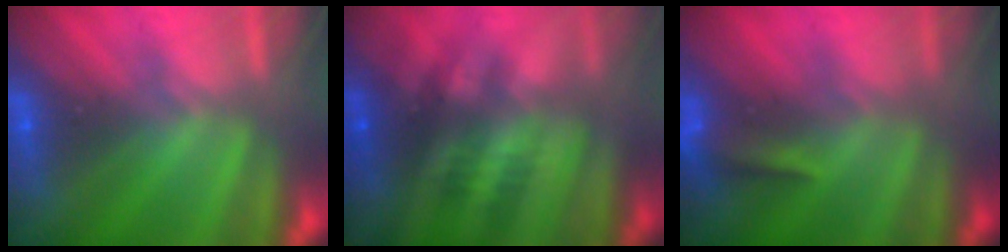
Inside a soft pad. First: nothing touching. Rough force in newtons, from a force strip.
{"total": 2.4}
{"total": 4.7}